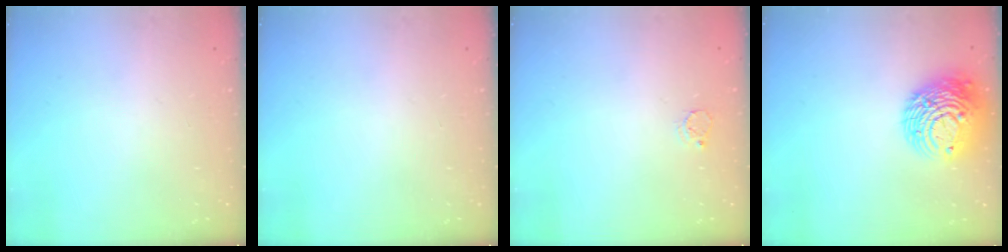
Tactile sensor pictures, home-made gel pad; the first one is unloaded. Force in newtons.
{"total": 0.0}
{"total": 3.4, "press": 3.3, "slide": 0.3}
{"total": 13.3, "press": 13.2, "slide": 1.2}